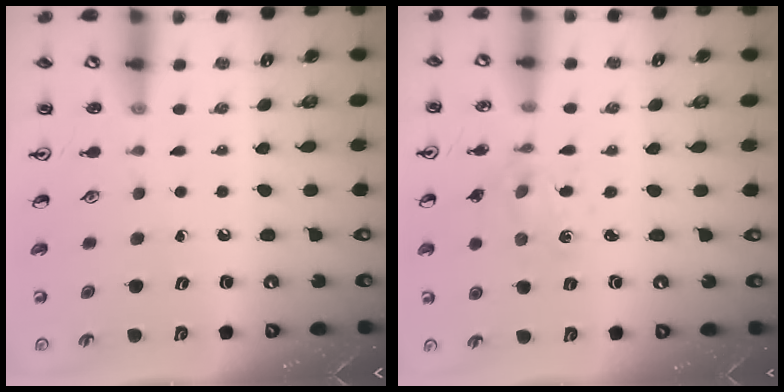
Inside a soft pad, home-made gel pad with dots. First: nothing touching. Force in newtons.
{"total": 2.0, "press": 2.0, "slide": 0.2}